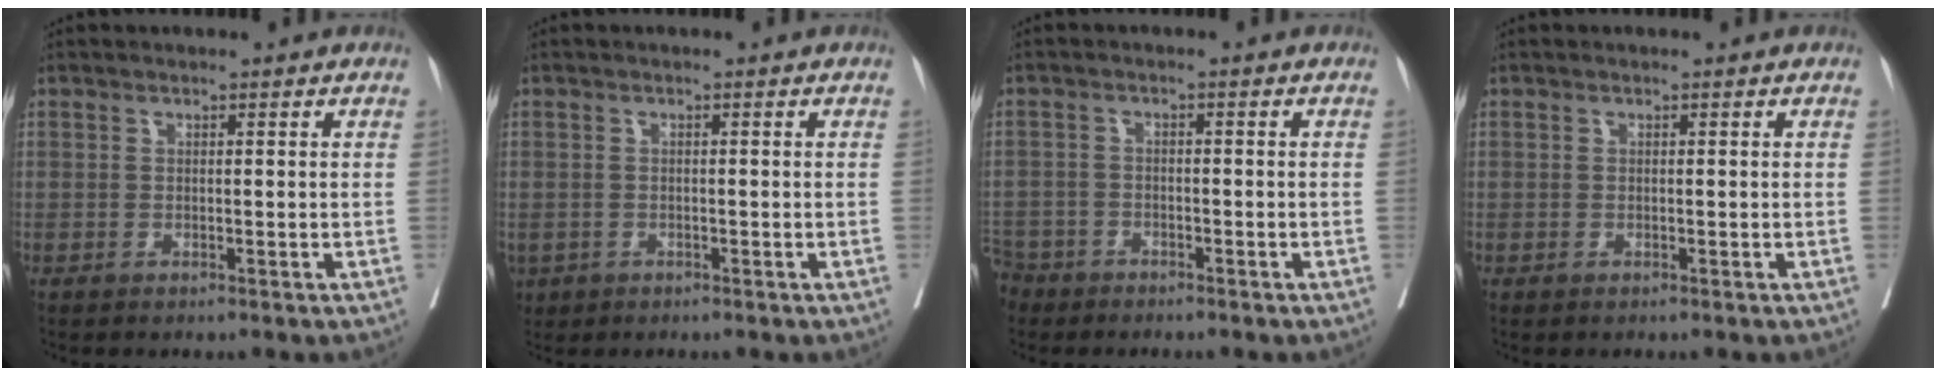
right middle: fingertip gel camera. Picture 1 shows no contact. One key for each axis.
{"total": 2.8, "fx": -1.5, "fy": 2.3, "fz": 0.9, "tx": -0.020, "ty": -0.003, "tz": -0.022}
{"total": 5.9, "fx": -4.8, "fy": 3.3, "fz": 0.6, "tx": -0.020, "ty": -0.005, "tz": -0.094}
{"total": 0.0}